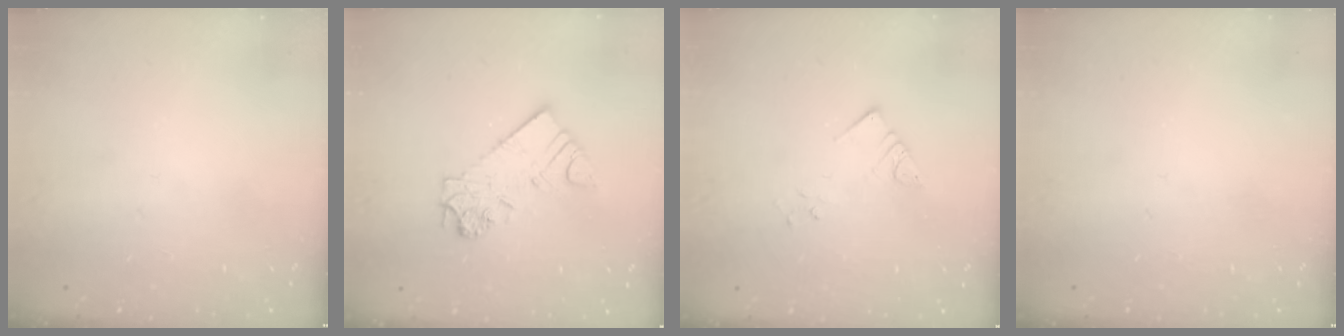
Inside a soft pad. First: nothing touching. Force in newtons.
{"total": 10.0, "press": 10.0, "slide": 0.9}
{"total": 3.7, "press": 3.7, "slide": 0.2}
{"total": 0.0}